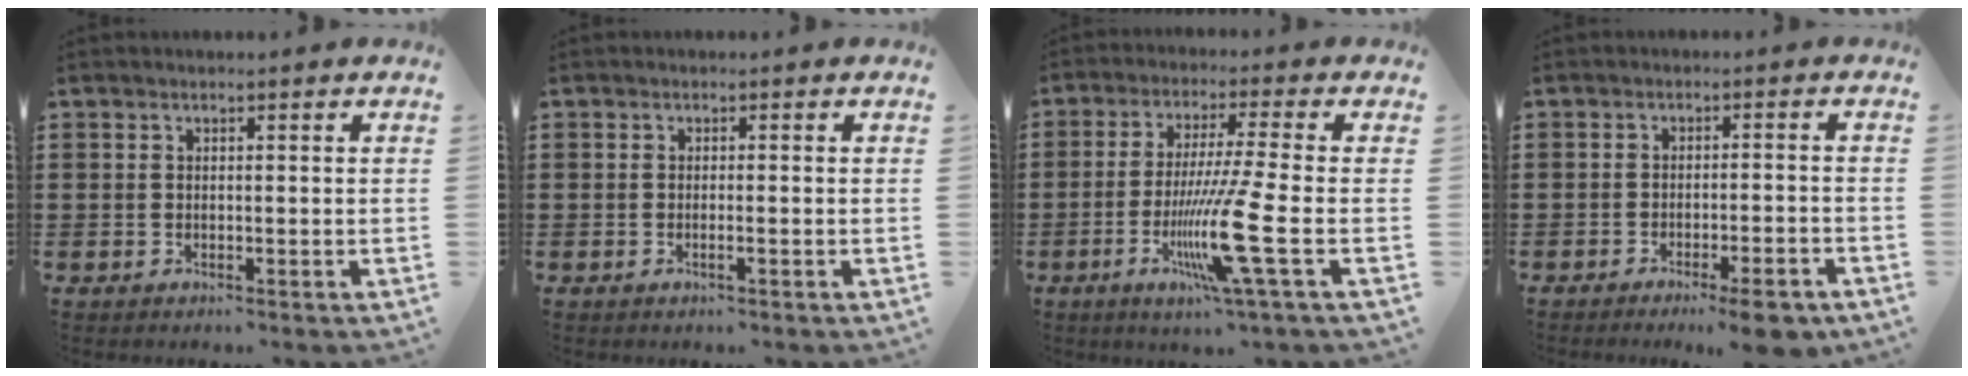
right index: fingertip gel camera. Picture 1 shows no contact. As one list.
[{"total": 0.9, "force": [-0.5, 0.0, 0.7], "torque": [-0.013, -0.003, -0.008]}, {"total": 12.0, "force": [-3.5, -0.3, 11.5], "torque": [-0.225, -0.024, -0.069]}, {"total": 4.4, "force": [-3.5, 0.1, 2.8], "torque": [-0.043, -0.007, -0.061]}]